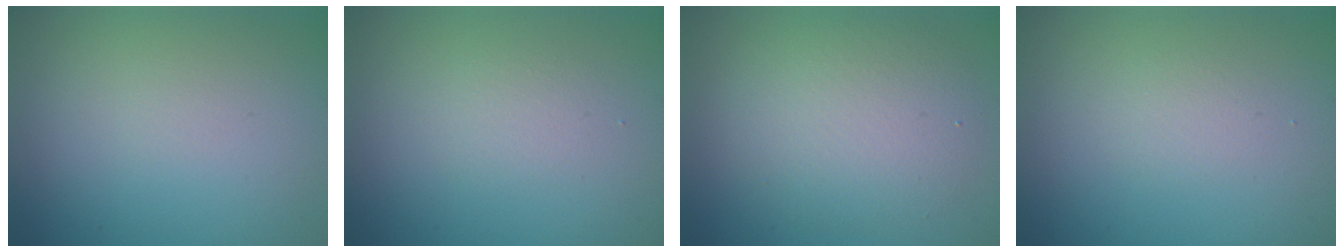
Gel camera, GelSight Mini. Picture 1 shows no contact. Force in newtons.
{"total": 1.3, "press": 1.3, "slide": 0.0}
{"total": 4.8, "press": 4.8, "slide": 0.3}
{"total": 1.1, "press": 1.1, "slide": 0.0}